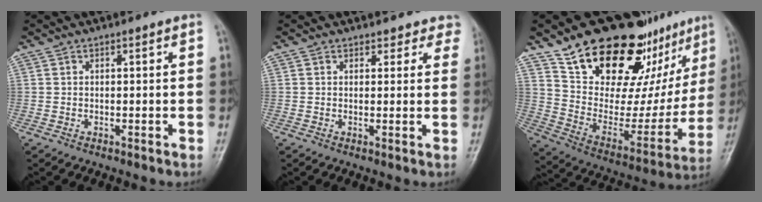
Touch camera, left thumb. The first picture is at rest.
{"total": 4.4, "force": [3.8, 2.2, -0.4], "torque": [0.049, -0.017, 0.020]}
{"total": 28.5, "force": [19.3, 13.5, 16.1], "torque": [-0.188, -0.078, 0.303]}